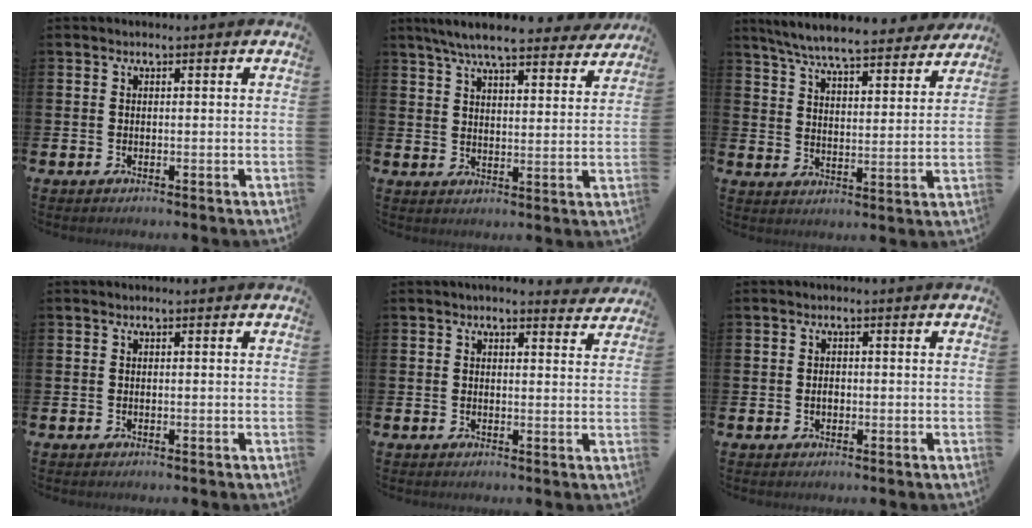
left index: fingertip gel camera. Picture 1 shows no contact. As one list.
[{"total": 7.7, "force": [7.1, 1.1, 2.8], "torque": [-0.068, -0.034, 0.126]}, {"total": 7.6, "force": [7.1, 0.8, 2.5], "torque": [-0.073, -0.045, 0.125]}, {"total": 0.0}, {"total": 2.7, "force": [2.6, 0.4, 0.4], "torque": [-0.006, -0.012, 0.046]}, {"total": 1.1, "force": [-0.2, 0.8, 0.8], "torque": [-0.012, 0.004, -0.006]}]